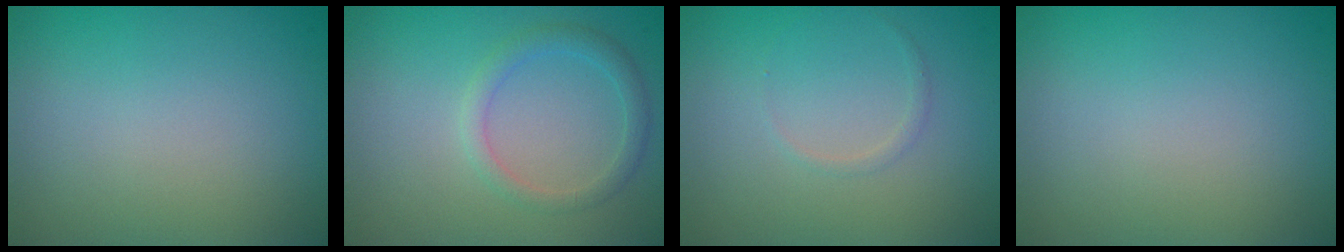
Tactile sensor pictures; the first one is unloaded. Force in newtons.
{"total": 1.9, "press": 1.9, "slide": 0.1}
{"total": 0.6, "press": 0.6, "slide": 0.0}
{"total": 0.0}